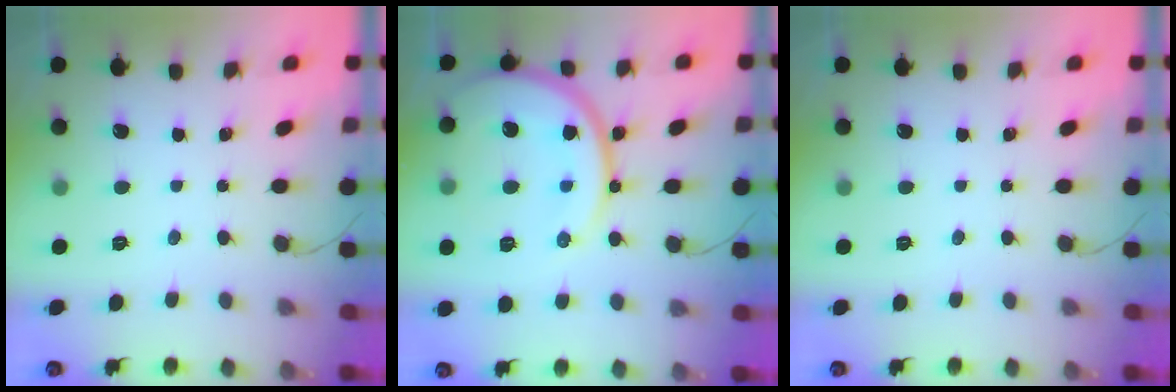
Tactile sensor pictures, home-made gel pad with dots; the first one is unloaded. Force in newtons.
{"total": 20.0, "press": 19.9, "slide": 1.9}
{"total": 0.0}